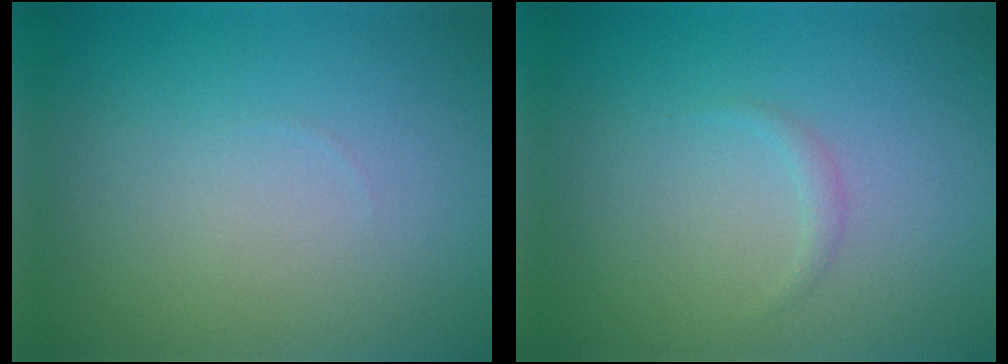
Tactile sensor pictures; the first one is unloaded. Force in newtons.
{"total": 0.7, "press": 0.7, "slide": 0.0}